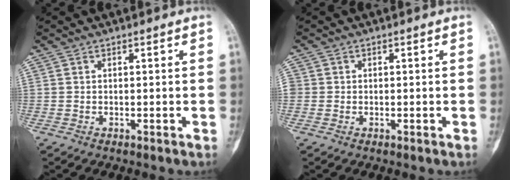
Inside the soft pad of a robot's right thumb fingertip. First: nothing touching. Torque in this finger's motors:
{"motor_torque": [0.06, 0.05, 0.10, 0.08, 0.00]}